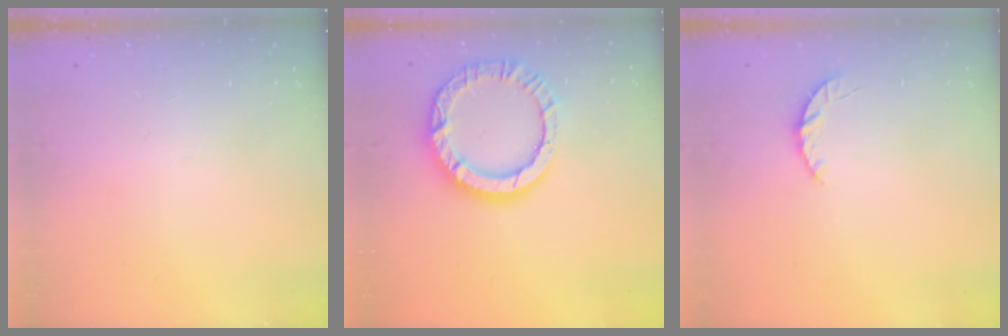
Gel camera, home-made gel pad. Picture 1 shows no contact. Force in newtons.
{"total": 12.7, "press": 12.6, "slide": 1.2}
{"total": 3.6, "press": 3.5, "slide": 0.4}